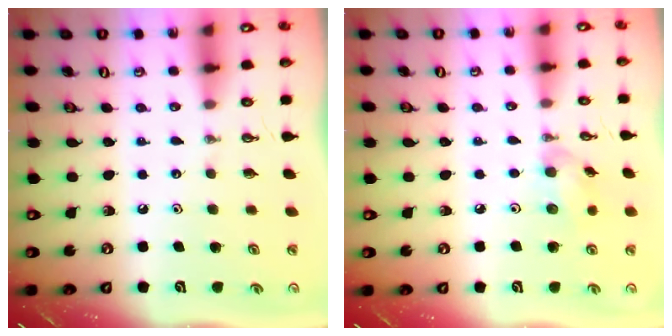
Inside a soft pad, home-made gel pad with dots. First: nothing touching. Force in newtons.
{"total": 6.7, "press": 6.6, "slide": 0.8}